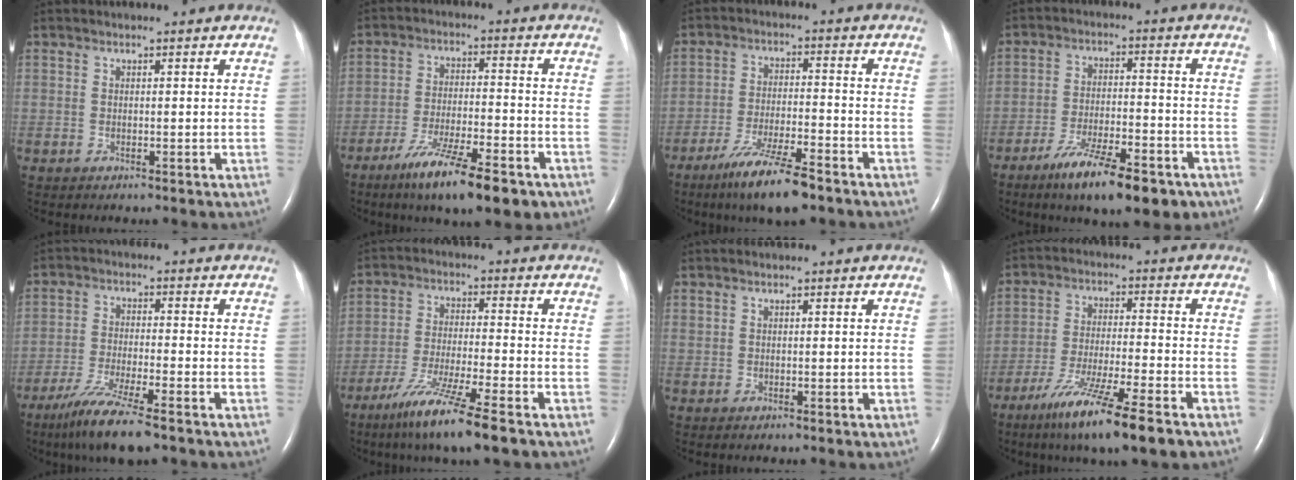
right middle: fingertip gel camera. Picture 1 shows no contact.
{"total": 13.3, "force": [-8.6, 2.2, 9.9], "torque": [-0.163, -0.024, -0.138]}
{"total": 10.1, "force": [-7.2, 0.8, 7.0], "torque": [-0.134, -0.026, -0.127]}
{"total": 13.1, "force": [-8.7, 3.1, 9.3], "torque": [-0.147, -0.014, -0.138]}
{"total": 9.4, "force": [-6.8, 0.1, 6.5], "torque": [-0.125, -0.030, -0.121]}
{"total": 11.0, "force": [-7.4, -0.6, 8.1], "torque": [-0.159, -0.037, -0.134]}
{"total": 0.0}
{"total": 13.2, "force": [-8.7, 0.0, 9.9], "torque": [-0.188, -0.043, -0.149]}